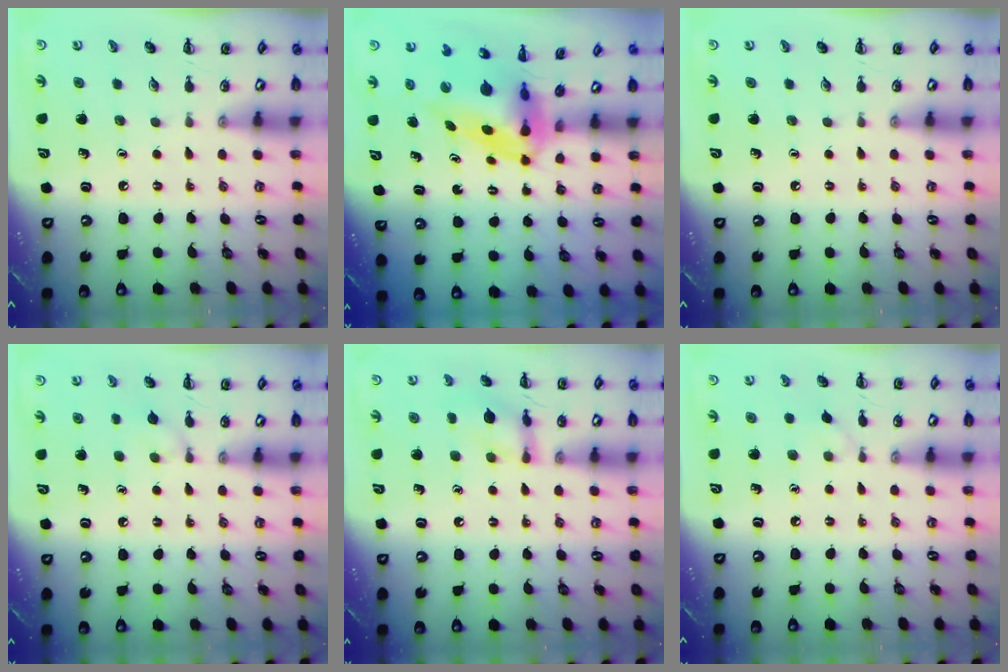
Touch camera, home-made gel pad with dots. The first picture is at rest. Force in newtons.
{"total": 5.8, "press": 5.6, "slide": 1.5}
{"total": 0.0}
{"total": 5.9, "press": 5.6, "slide": 1.9}
{"total": 10.3, "press": 10.3, "slide": 0.4}
{"total": 2.9, "press": 2.7, "slide": 1.1}